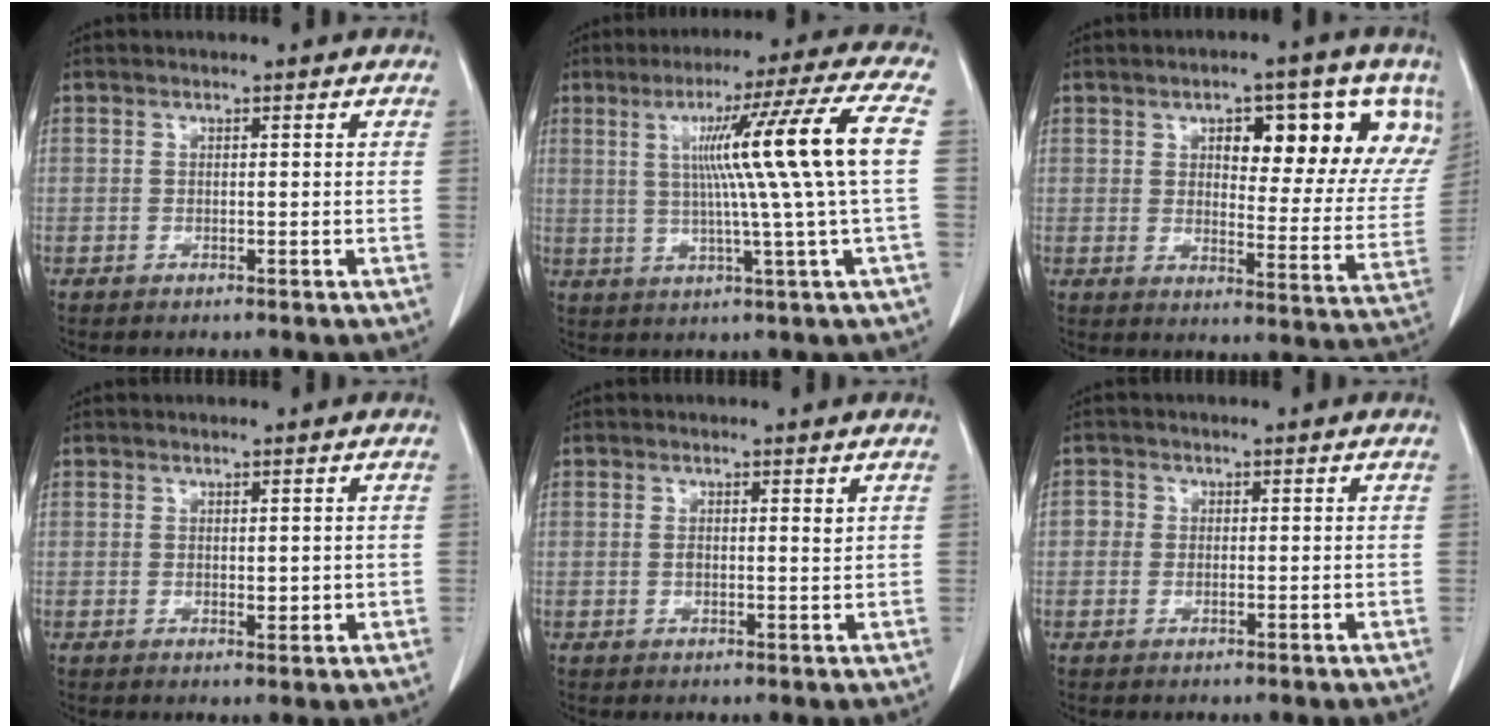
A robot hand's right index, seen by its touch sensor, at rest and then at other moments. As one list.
[{"total": 14.4, "force": [1.9, -2.8, 14.0], "torque": [-0.201, 0.012, 0.030]}, {"total": 15.8, "force": [7.1, 5.9, 12.8], "torque": [-0.151, 0.008, 0.094]}, {"total": 1.5, "force": [0.1, 0.8, 1.3], "torque": [-0.015, -0.004, 0.006]}, {"total": 1.7, "force": [0.5, 0.6, 1.5], "torque": [-0.027, -0.002, 0.007]}, {"total": 1.7, "force": [-0.1, 1.6, 0.7], "torque": [-0.004, 0.006, -0.005]}]